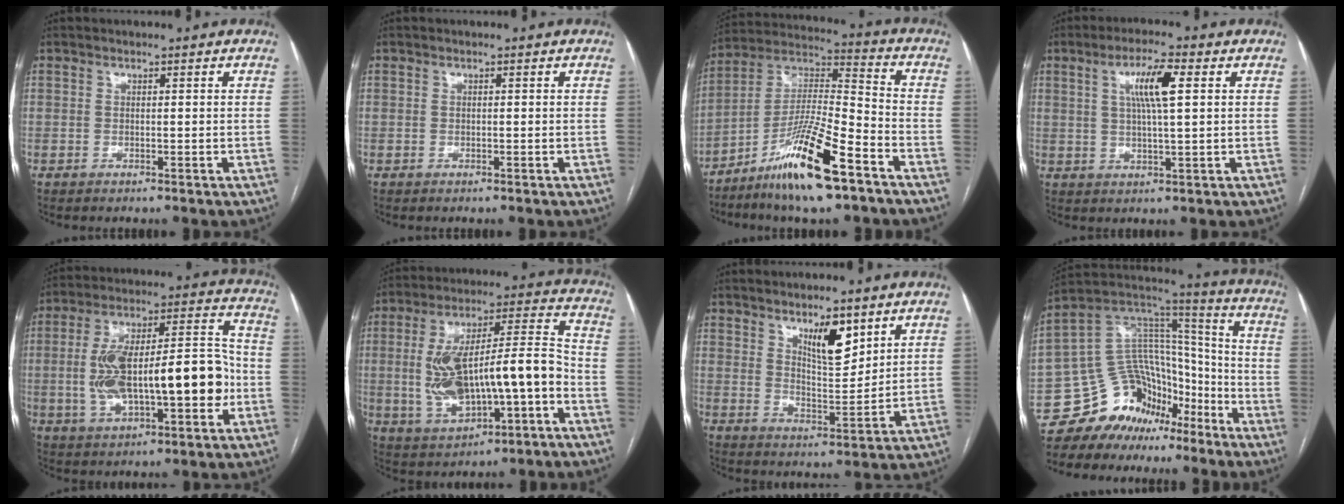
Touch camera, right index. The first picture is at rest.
{"total": 0.0}
{"total": 16.5, "force": [-9.8, 1.8, 13.1], "torque": [-0.256, -0.009, -0.176]}
{"total": 7.0, "force": [2.1, 0.6, 6.6], "torque": [-0.123, 0.007, 0.038]}
{"total": 20.6, "force": [-2.9, 6.4, 19.3], "torque": [-0.340, 0.031, -0.036]}
{"total": 18.7, "force": [-3.8, 5.1, 17.5], "torque": [-0.326, 0.023, -0.047]}
{"total": 7.6, "force": [4.6, 2.3, 5.6], "torque": [-0.098, -0.007, 0.082]}
{"total": 15.2, "force": [-11.4, 9.4, 3.3], "torque": [-0.053, 0.103, -0.198]}